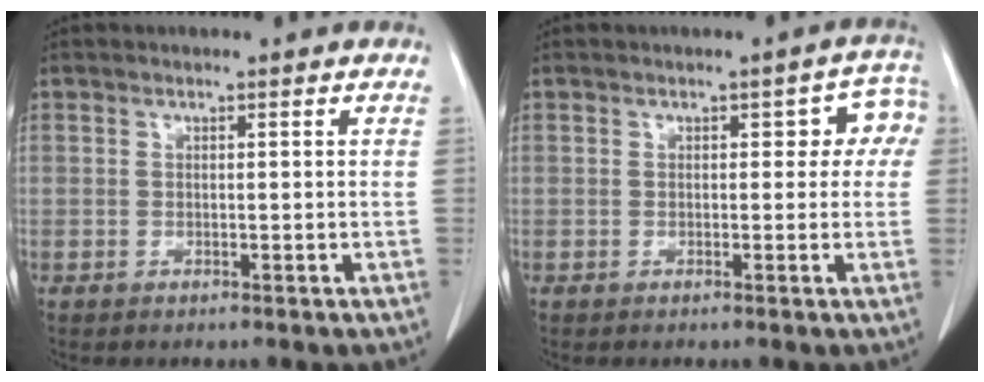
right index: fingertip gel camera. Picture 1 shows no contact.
{"total": 4.5, "force": [0.8, 2.6, 3.6], "torque": [-0.023, 0.027, 0.004]}